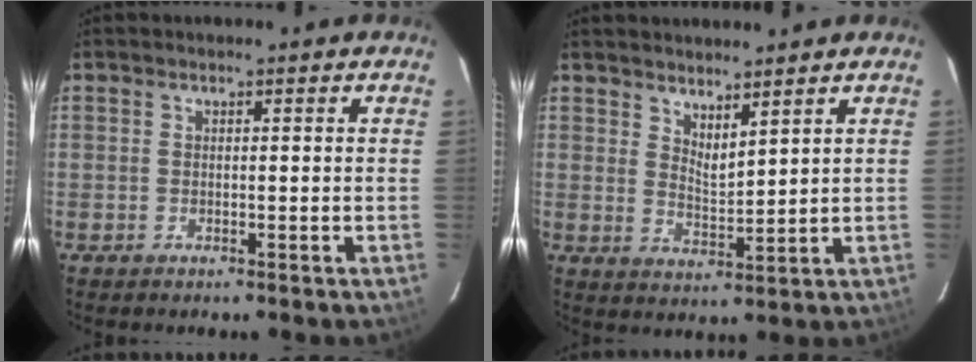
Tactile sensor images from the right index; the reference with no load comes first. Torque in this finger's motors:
{"motor_torque": [-0.07, 0.20, 0.00, 0.00]}